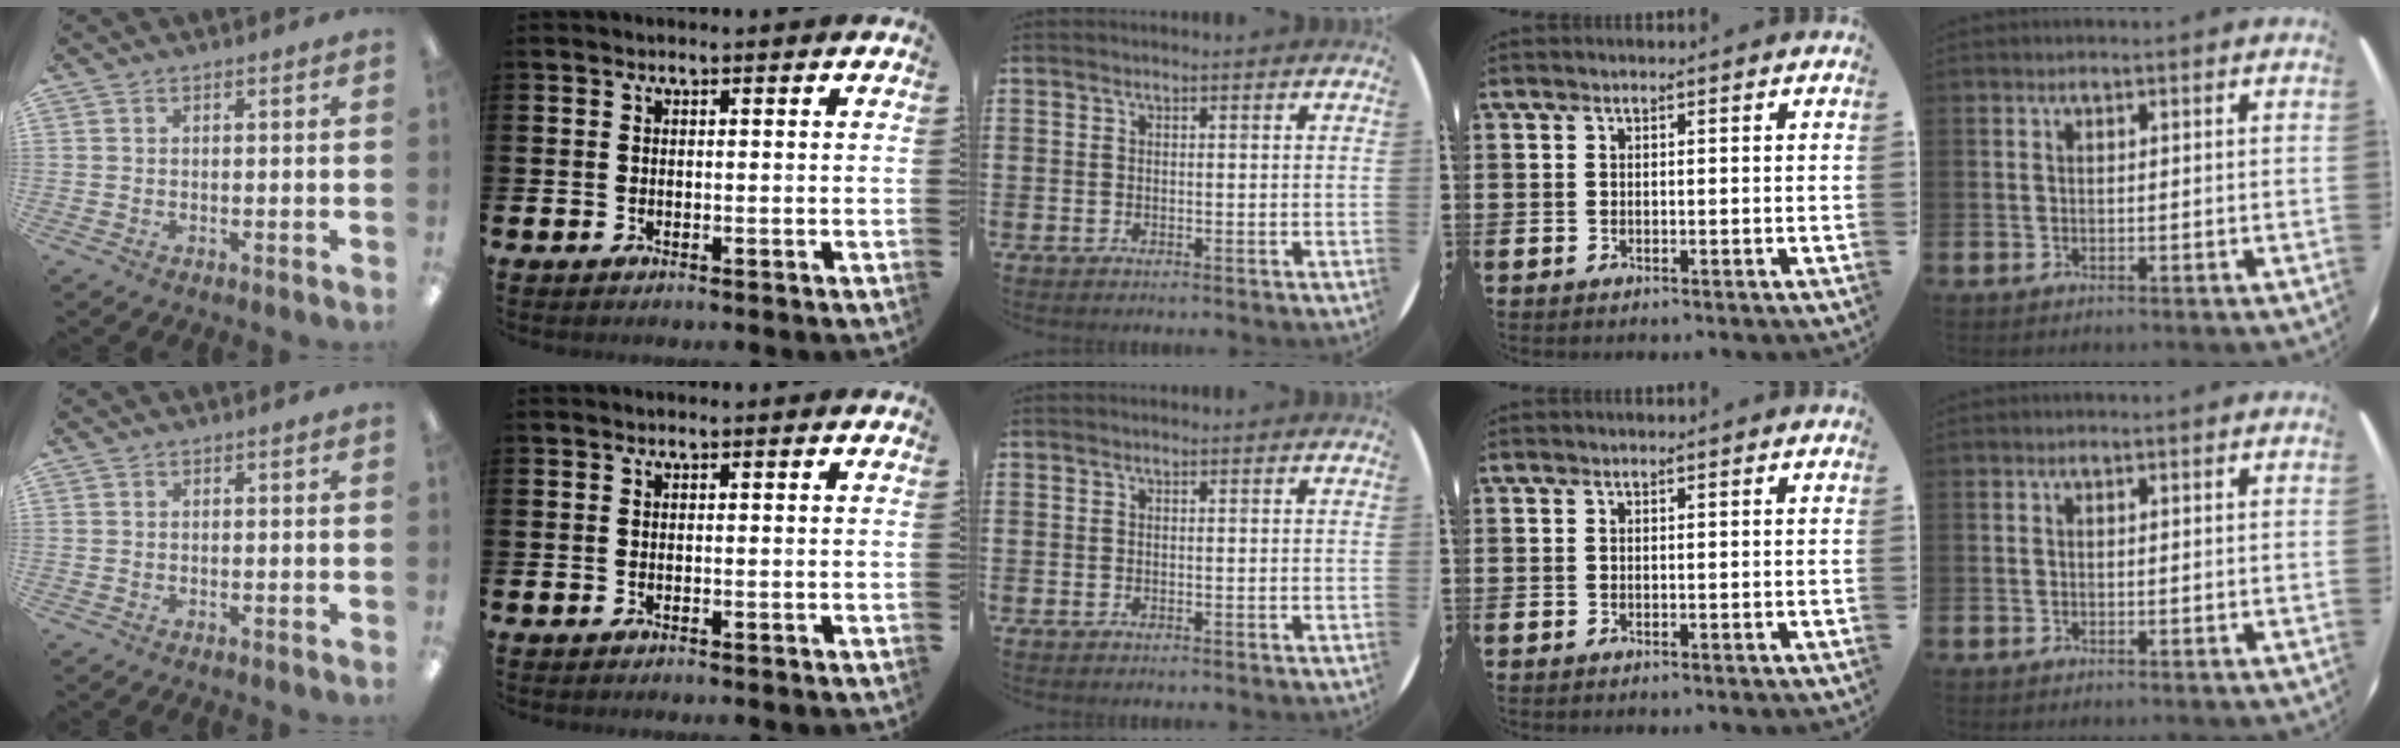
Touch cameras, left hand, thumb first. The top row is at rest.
{}